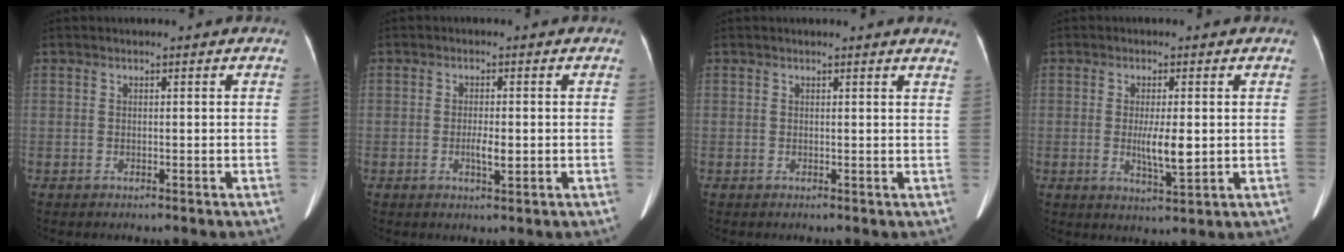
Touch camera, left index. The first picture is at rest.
{"total": 2.7, "force": [-0.5, 0.7, 2.5], "torque": [-0.049, -0.001, -0.006]}
{"total": 4.4, "force": [4.2, 0.0, 1.2], "torque": [-0.010, -0.012, 0.023]}
{"total": 5.0, "force": [-0.1, 1.0, 4.9], "torque": [-0.089, -0.009, 0.001]}